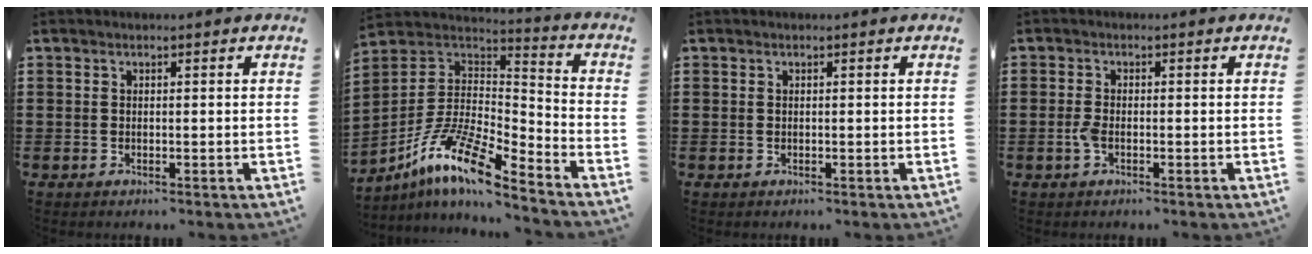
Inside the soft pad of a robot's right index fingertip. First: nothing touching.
{"total": 12.2, "force": [-8.8, 2.5, 8.1], "torque": [-0.177, 0.004, -0.176]}
{"total": 0.0}
{"total": 2.0, "force": [-0.7, 0.8, 1.7], "torque": [-0.047, -0.006, -0.018]}